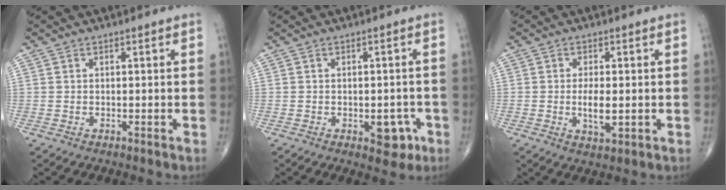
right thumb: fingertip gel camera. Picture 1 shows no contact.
{"total": 4.9, "force": [-1.9, 2.8, 3.5], "torque": [-0.019, 0.008, -0.019]}
{"total": 4.9, "force": [-0.5, 2.0, 4.4], "torque": [-0.078, -0.009, -0.008]}